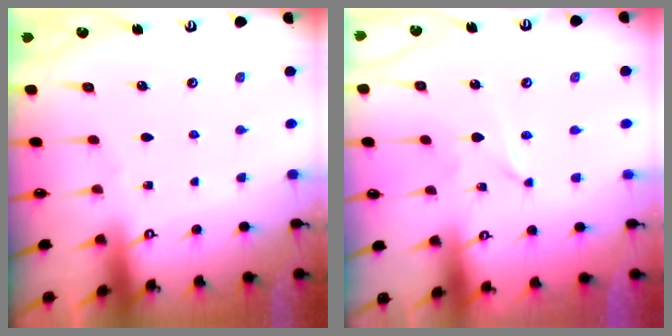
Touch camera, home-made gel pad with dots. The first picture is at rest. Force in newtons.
{"total": 0.0}